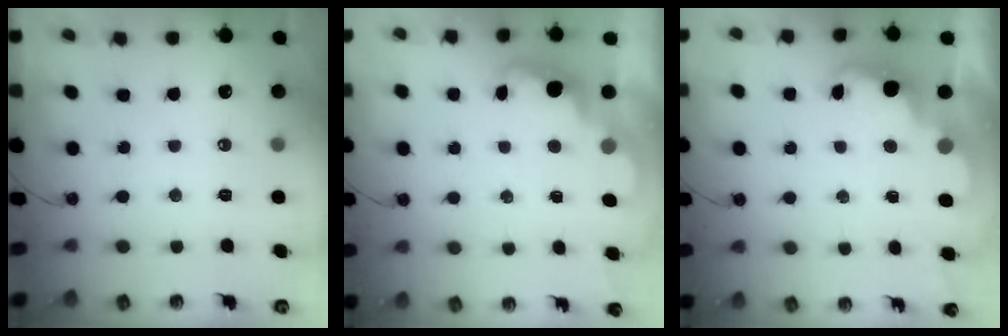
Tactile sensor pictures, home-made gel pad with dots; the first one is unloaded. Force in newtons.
{"total": 2.4, "press": 2.3, "slide": 0.5}
{"total": 2.5, "press": 2.5, "slide": 0.6}